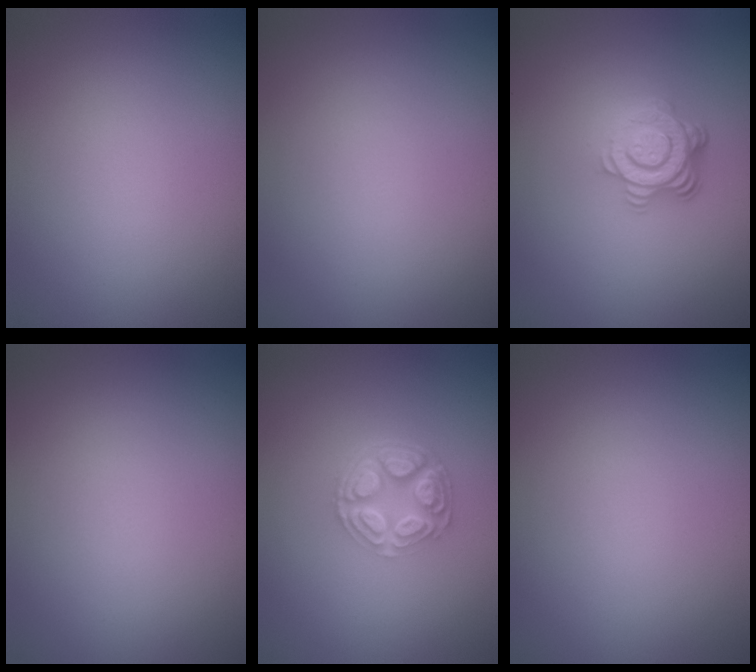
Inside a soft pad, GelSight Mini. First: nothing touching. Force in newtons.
{"total": 0.0}
{"total": 4.7, "press": 3.4, "slide": 3.3}
{"total": 0.0}
{"total": 5.0, "press": 3.7, "slide": 3.3}
{"total": 0.0}